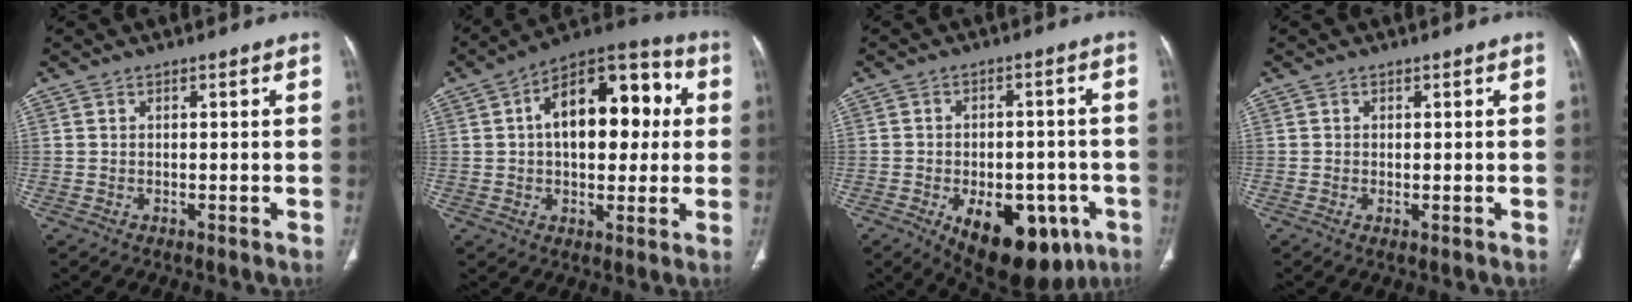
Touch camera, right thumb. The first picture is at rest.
{"total": 18.8, "force": [3.2, 10.6, 15.2], "torque": [-0.189, 0.034, 0.041]}
{"total": 17.9, "force": [-7.7, 9.9, 12.7], "torque": [-0.143, 0.018, -0.090]}
{"total": 0.8, "force": [-0.2, 0.4, 0.7], "torque": [-0.016, -0.003, -0.003]}